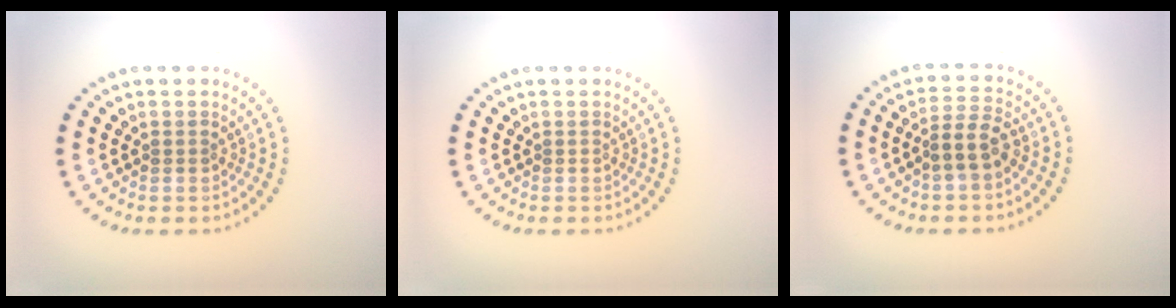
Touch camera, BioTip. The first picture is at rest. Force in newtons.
{"total": 0.0}
{"total": 2.8, "press": 2.5, "slide": 1.3}